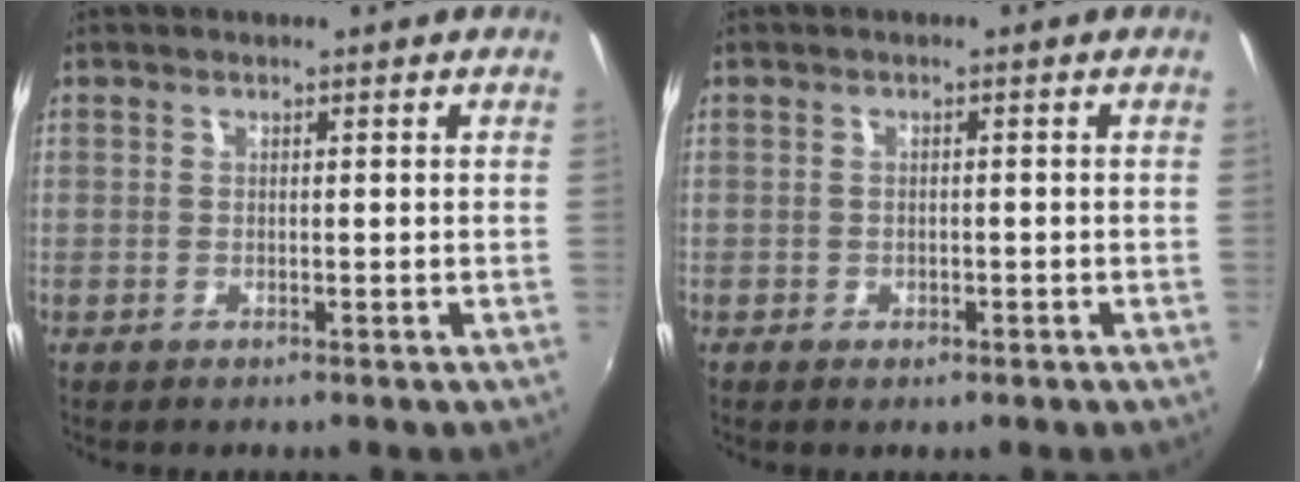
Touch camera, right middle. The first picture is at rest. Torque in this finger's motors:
{"motor_torque": [-0.71, 0.03, -0.05, -0.02]}